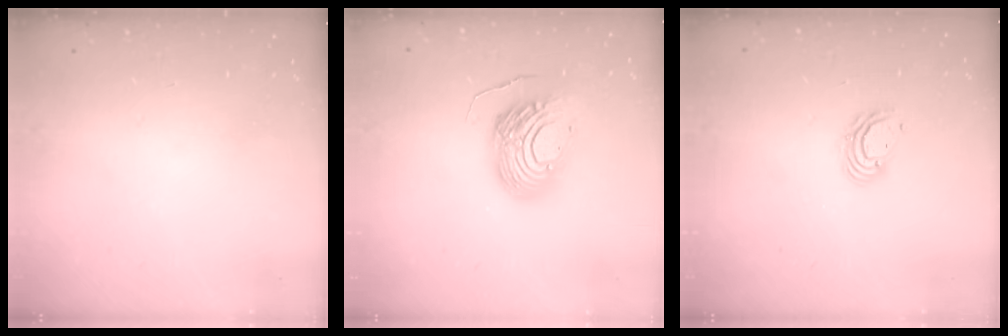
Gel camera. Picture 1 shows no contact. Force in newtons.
{"total": 15.7, "press": 15.7, "slide": 1.3}
{"total": 5.7, "press": 5.7, "slide": 0.2}